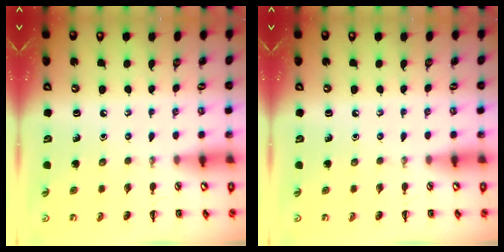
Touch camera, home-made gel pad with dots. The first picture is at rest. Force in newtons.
{"total": 0.0}